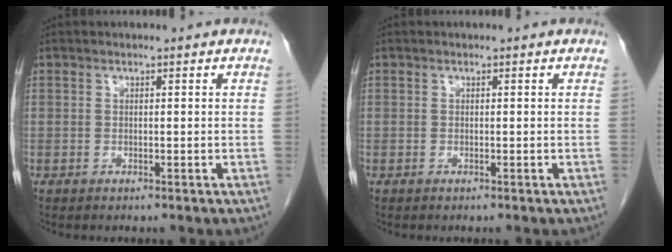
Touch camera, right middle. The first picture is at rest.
{"total": 0.0}